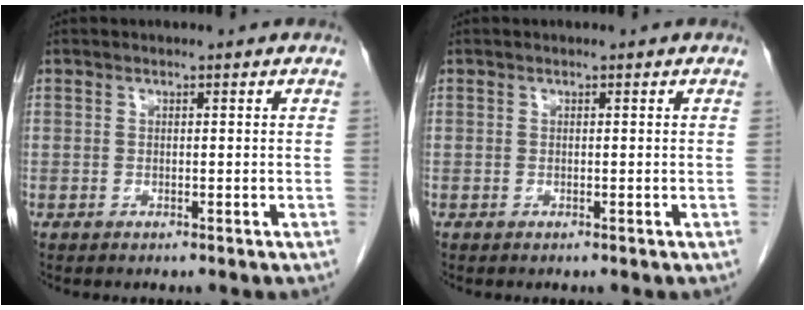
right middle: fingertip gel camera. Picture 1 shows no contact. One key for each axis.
{"total": 0.0}